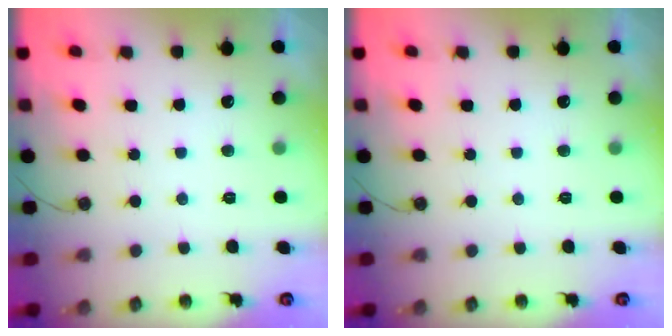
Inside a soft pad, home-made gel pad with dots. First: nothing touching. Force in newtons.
{"total": 0.0}